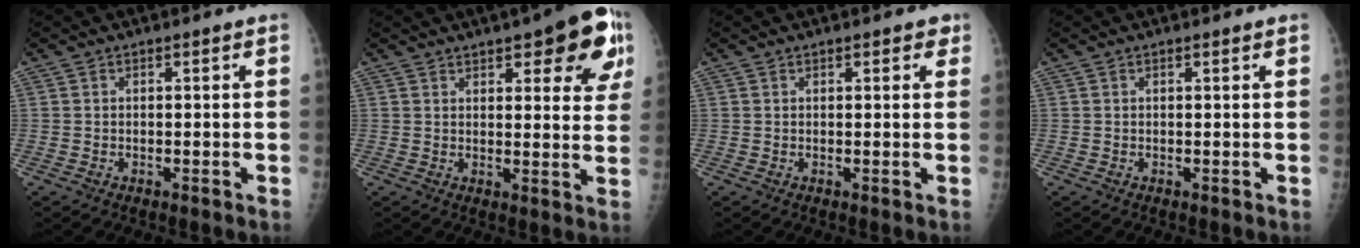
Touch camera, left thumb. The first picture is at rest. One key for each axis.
{"total": 13.7, "fx": 6.9, "fy": 4.8, "fz": 10.8, "tx": -0.096, "ty": -0.019, "tz": 0.081}
{"total": 2.0, "fx": 1.2, "fy": 1.0, "fz": 1.2, "tx": 0.001, "ty": -0.002, "tz": 0.011}
{"total": 0.6, "fx": 0.4, "fy": 0.1, "fz": 0.4, "tx": -0.005, "ty": 0.000, "tz": 0.004}